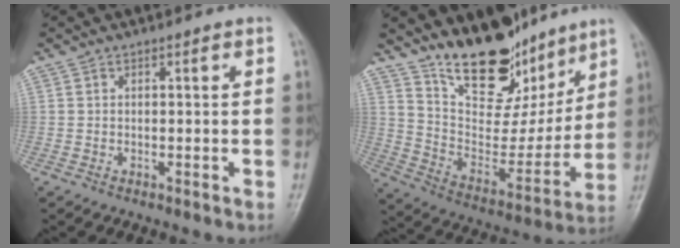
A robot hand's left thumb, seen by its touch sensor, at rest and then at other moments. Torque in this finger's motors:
{"motor_torque": [0.64, 0.28, 1.43, -1.34, 0.07]}